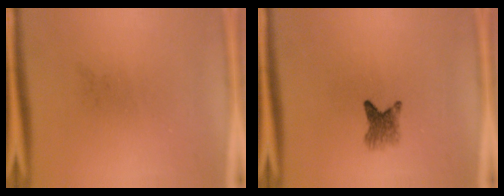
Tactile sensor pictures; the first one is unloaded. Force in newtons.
{"total": 2.9}